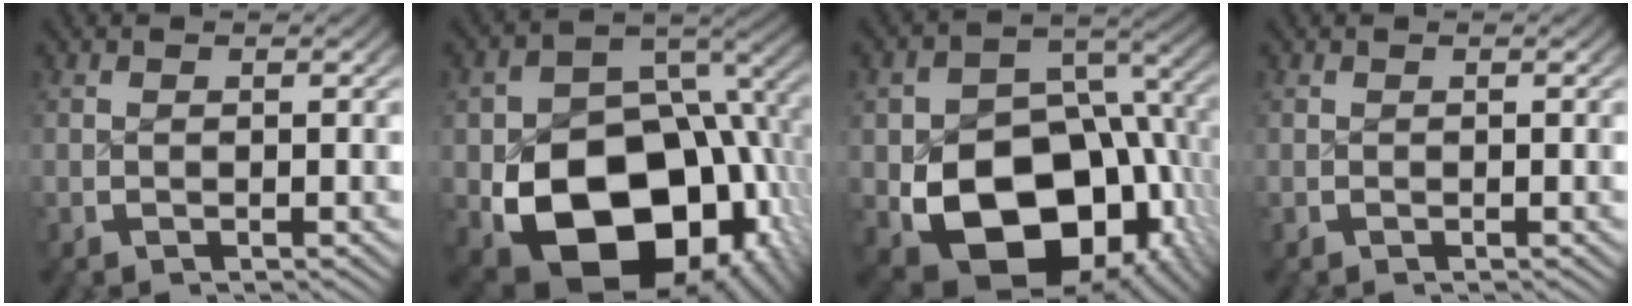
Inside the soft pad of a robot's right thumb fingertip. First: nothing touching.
{"total": 20.6, "force": [-4.8, 14.2, 14.2], "torque": [-0.249, -0.086, -0.032]}
{"total": 18.4, "force": [-4.4, 13.1, 12.2], "torque": [-0.220, -0.085, -0.028]}
{"total": 0.0}